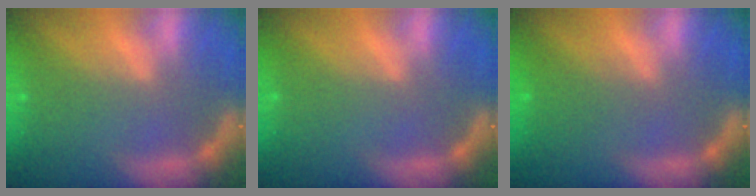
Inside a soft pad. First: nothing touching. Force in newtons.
{"total": 0.0}
{"total": 2.0}